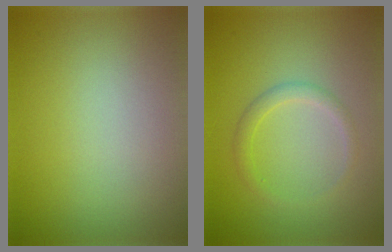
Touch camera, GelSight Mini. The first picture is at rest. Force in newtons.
{"total": 1.5, "press": 1.5, "slide": 0.0}